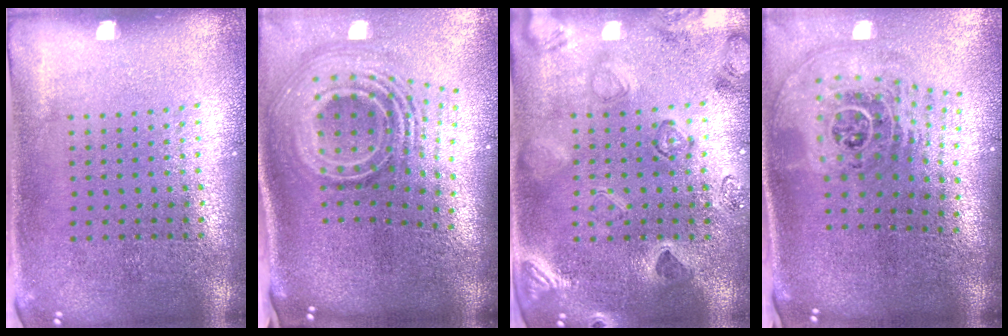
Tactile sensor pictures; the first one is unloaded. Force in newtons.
{"total": 3.2, "press": 2.0, "slide": 2.5}
{"total": 2.4, "press": 2.3, "slide": 0.7}
{"total": 2.8, "press": 1.8, "slide": 2.1}